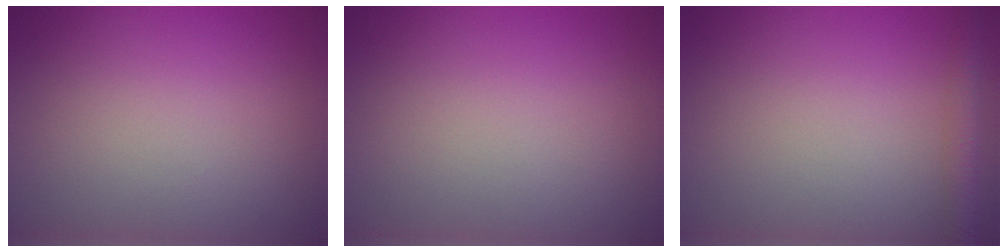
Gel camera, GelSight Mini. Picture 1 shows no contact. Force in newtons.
{"total": 0.0}
{"total": 2.6, "press": 2.6, "slide": 0.1}